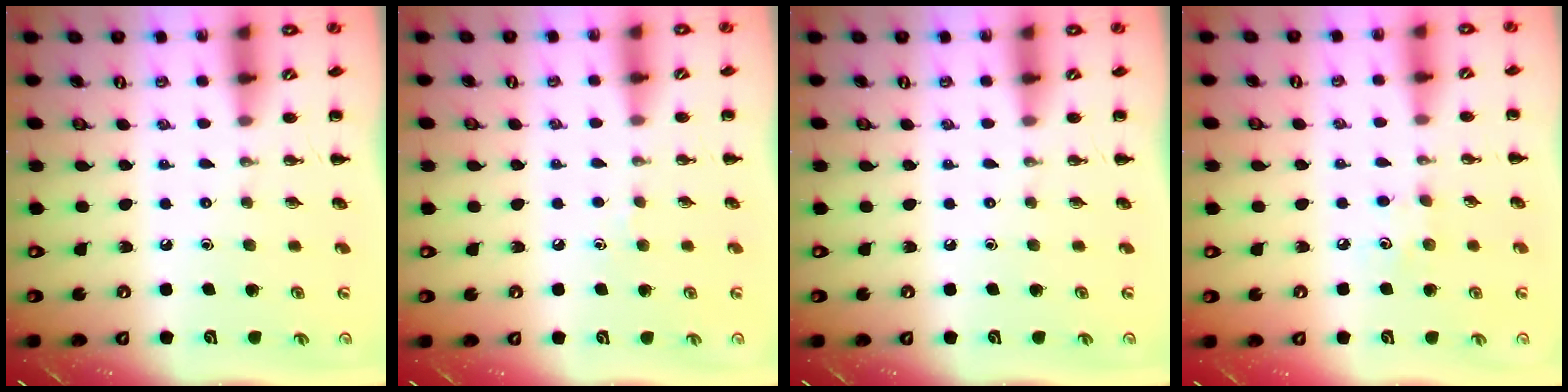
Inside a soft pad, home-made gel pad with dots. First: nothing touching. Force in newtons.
{"total": 3.1, "press": 2.9, "slide": 1.1}
{"total": 0.0}
{"total": 4.3, "press": 4.1, "slide": 1.2}